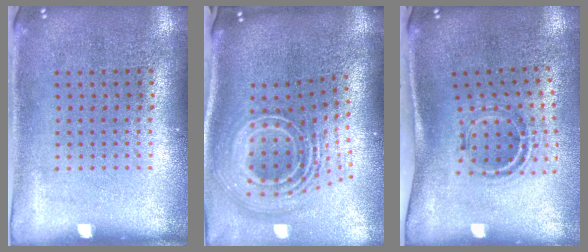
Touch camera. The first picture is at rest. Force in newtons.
{"total": 3.1, "press": 2.0, "slide": 2.3}
{"total": 1.1, "press": 1.0, "slide": 0.5}